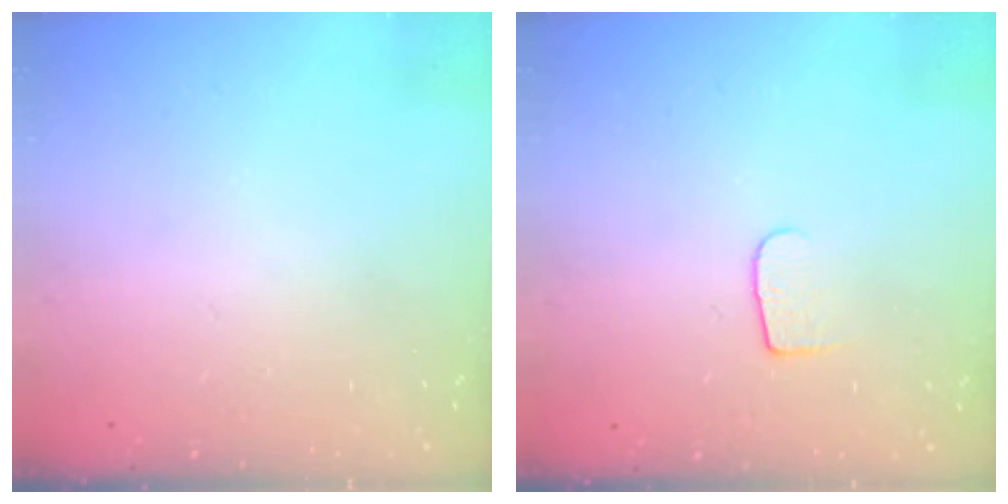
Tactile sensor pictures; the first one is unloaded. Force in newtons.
{"total": 5.8, "press": 5.8, "slide": 0.7}